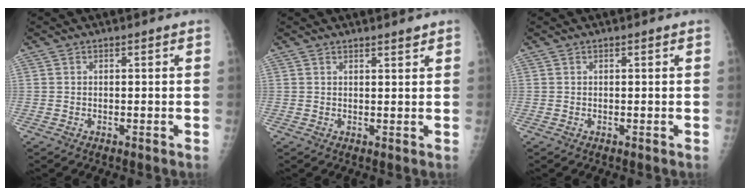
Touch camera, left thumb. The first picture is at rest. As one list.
[{"total": 1.4, "force": [1.2, 0.1, 0.6], "torque": [-0.004, -0.011, 0.020]}, {"total": 0.0}]